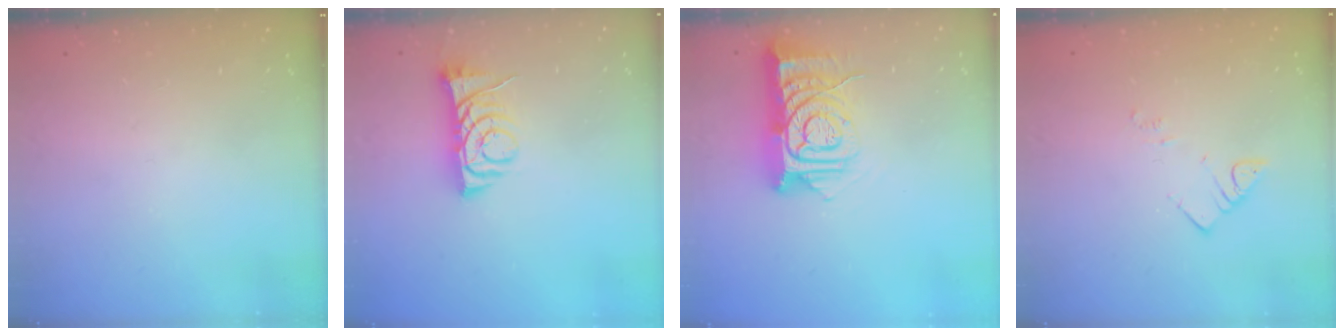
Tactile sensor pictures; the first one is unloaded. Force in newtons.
{"total": 7.1, "press": 7.0, "slide": 0.9}
{"total": 13.0, "press": 13.0, "slide": 1.1}
{"total": 3.8, "press": 3.7, "slide": 0.5}